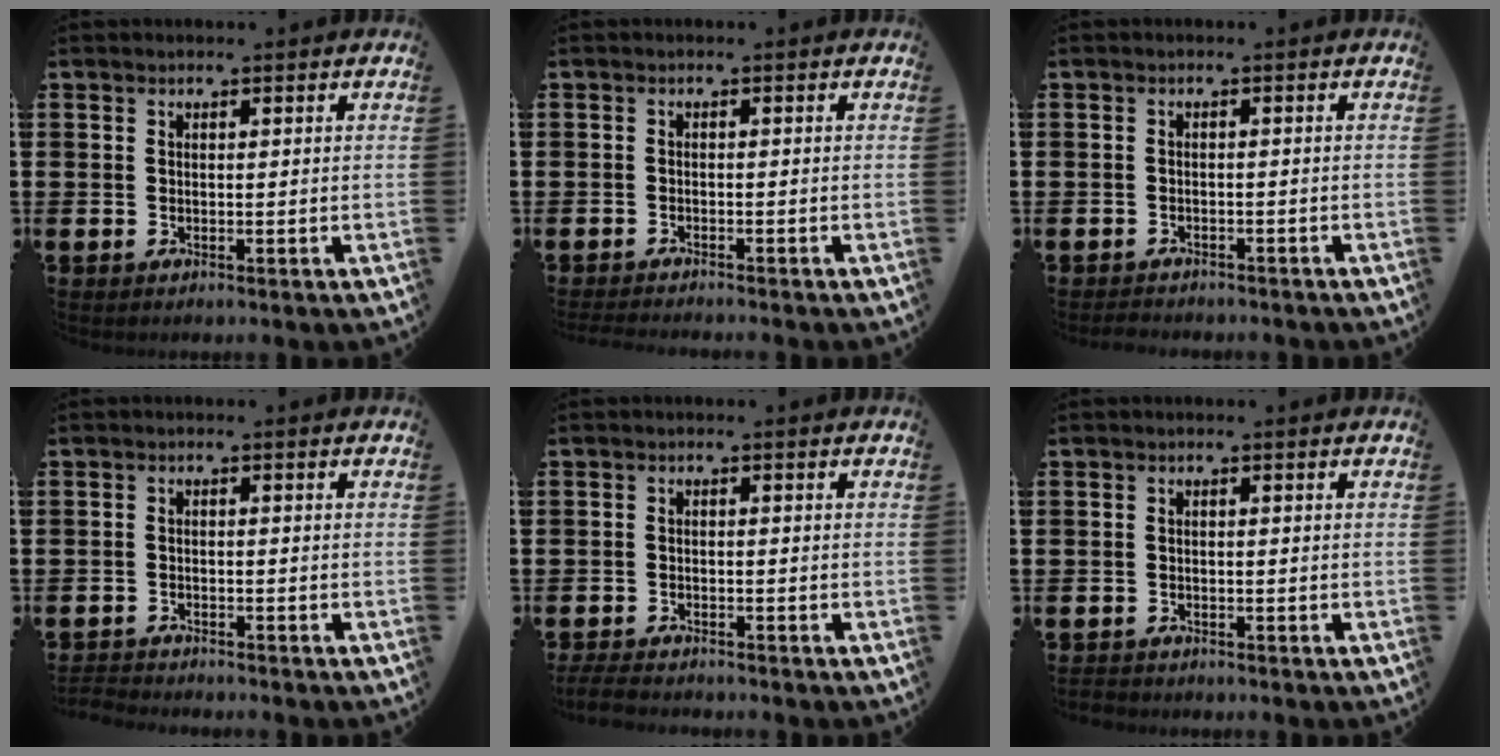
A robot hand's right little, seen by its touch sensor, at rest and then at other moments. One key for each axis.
{"total": 1.0, "fx": -1.0, "fy": -0.1, "fz": 0.1, "tx": -0.003, "ty": -0.001, "tz": -0.020}
{"total": 1.2, "fx": -1.2, "fy": 0.1, "fz": -0.1, "tx": -0.003, "ty": 0.002, "tz": -0.026}
{"total": 1.7, "fx": -1.7, "fy": 0.0, "fz": -0.2, "tx": -0.002, "ty": 0.001, "tz": -0.037}
{"total": 2.1, "fx": -2.0, "fy": 0.2, "fz": 0.5, "tx": -0.010, "ty": 0.004, "tz": -0.042}
{"total": 0.8, "fx": -0.8, "fy": 0.2, "fz": -0.1, "tx": 0.000, "ty": 0.001, "tz": -0.018}